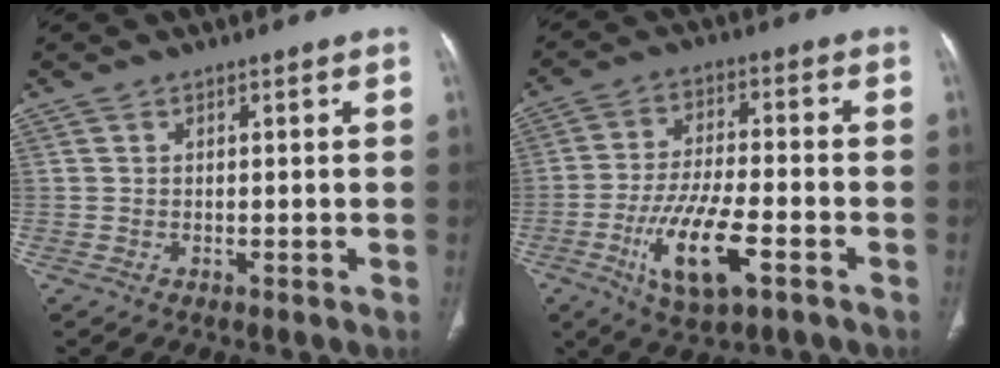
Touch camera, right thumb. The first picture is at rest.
{"total": 14.3, "force": [-6.1, 4.9, 11.9], "torque": [-0.225, 0.018, -0.105]}